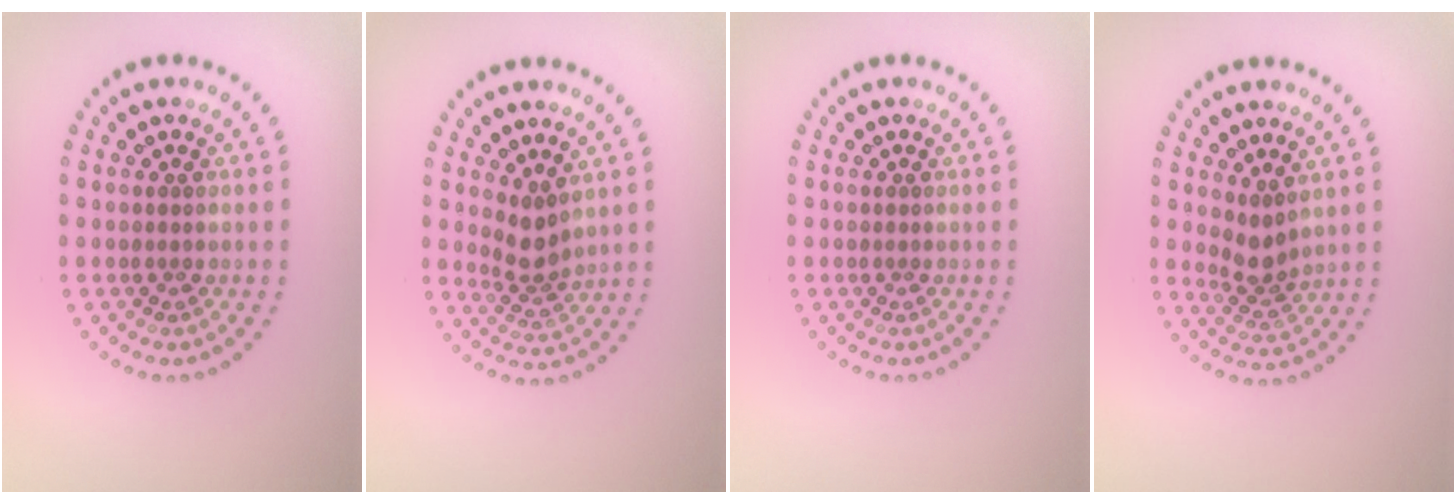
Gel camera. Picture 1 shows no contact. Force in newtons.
{"total": 2.4, "press": 1.8, "slide": 1.6}
{"total": 0.0}
{"total": 2.3, "press": 1.7, "slide": 1.5}